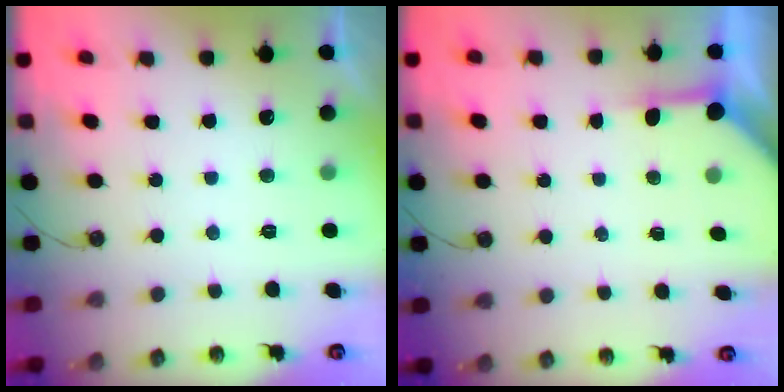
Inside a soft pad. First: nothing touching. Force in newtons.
{"total": 3.8, "press": 3.7, "slide": 0.4}